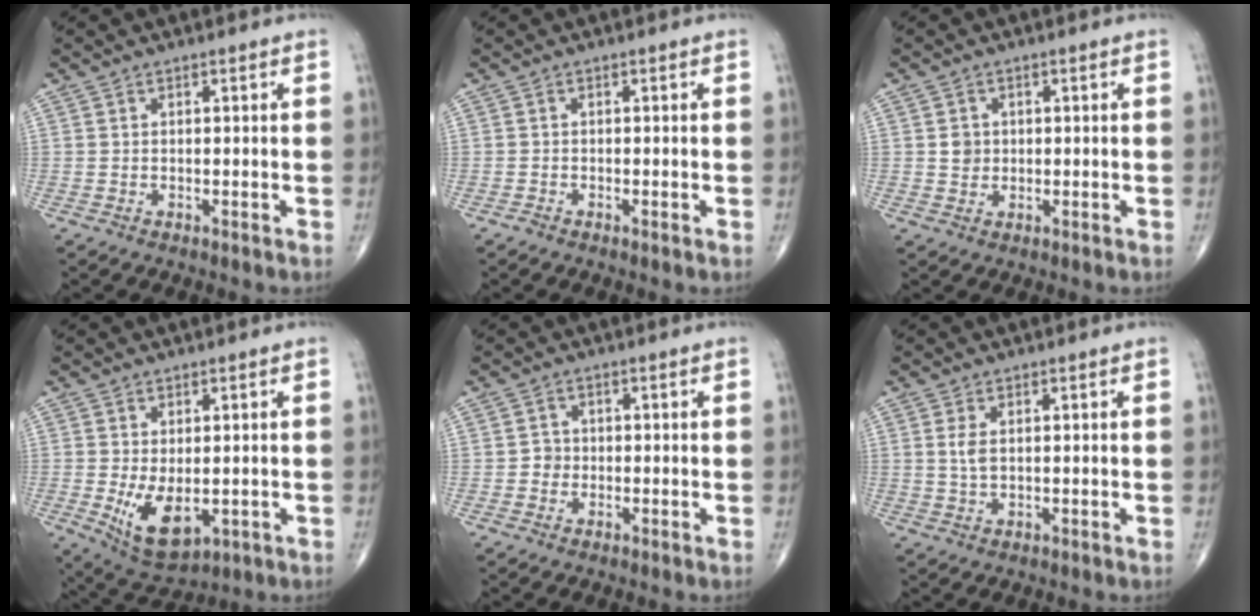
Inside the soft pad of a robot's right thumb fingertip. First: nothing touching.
{"total": 0.7, "force": [-0.4, 0.1, 0.5], "torque": [-0.014, -0.003, -0.013]}
{"total": 2.4, "force": [0.3, 2.2, 1.0], "torque": [-0.005, 0.002, 0.006]}
{"total": 8.5, "force": [-1.4, 4.6, 7.0], "torque": [-0.114, -0.017, -0.006]}
{"total": 1.7, "force": [-0.4, 1.6, 0.4], "torque": [0.005, 0.008, -0.011]}
{"total": 2.7, "force": [0.6, 1.3, 2.2], "torque": [-0.049, 0.001, 0.013]}